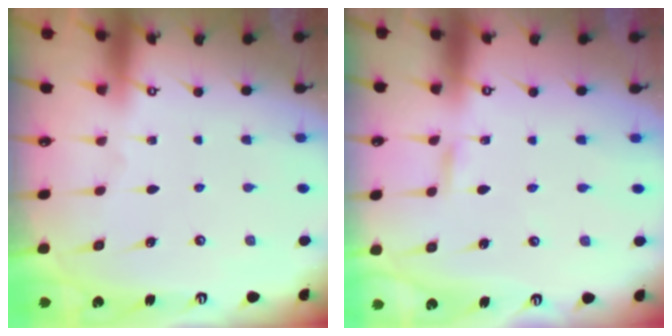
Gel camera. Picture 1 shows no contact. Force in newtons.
{"total": 1.6, "press": 1.6, "slide": 0.1}